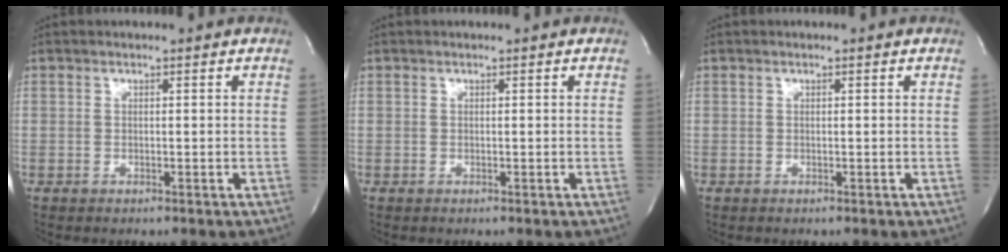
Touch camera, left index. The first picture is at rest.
{"total": 0.0}
{"total": 0.0}